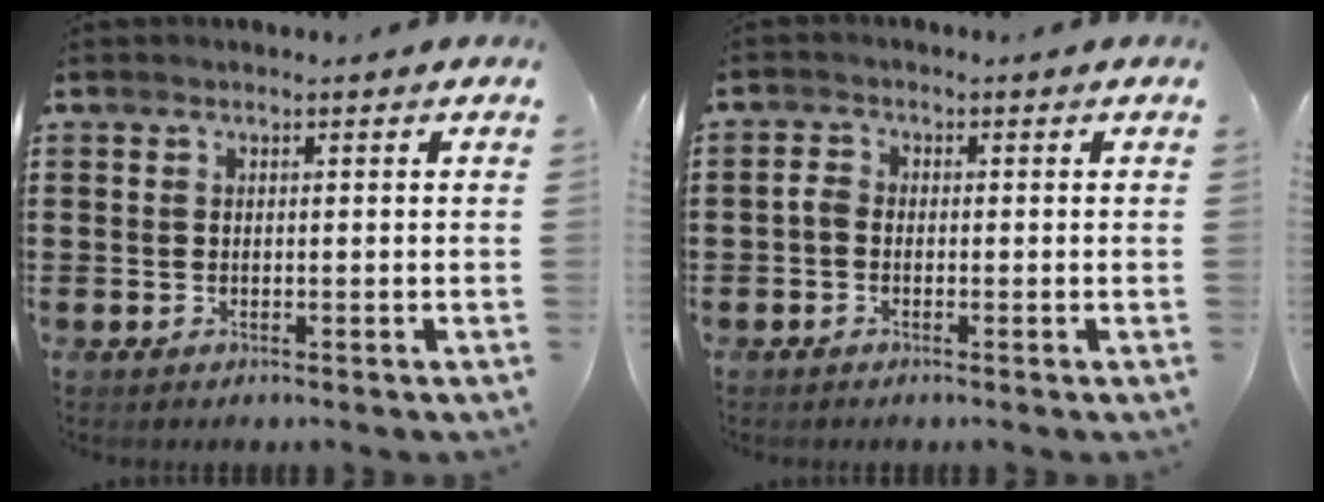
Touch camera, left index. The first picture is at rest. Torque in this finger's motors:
{"motor_torque": [-0.27, 0.54, 0.01, 0.01]}